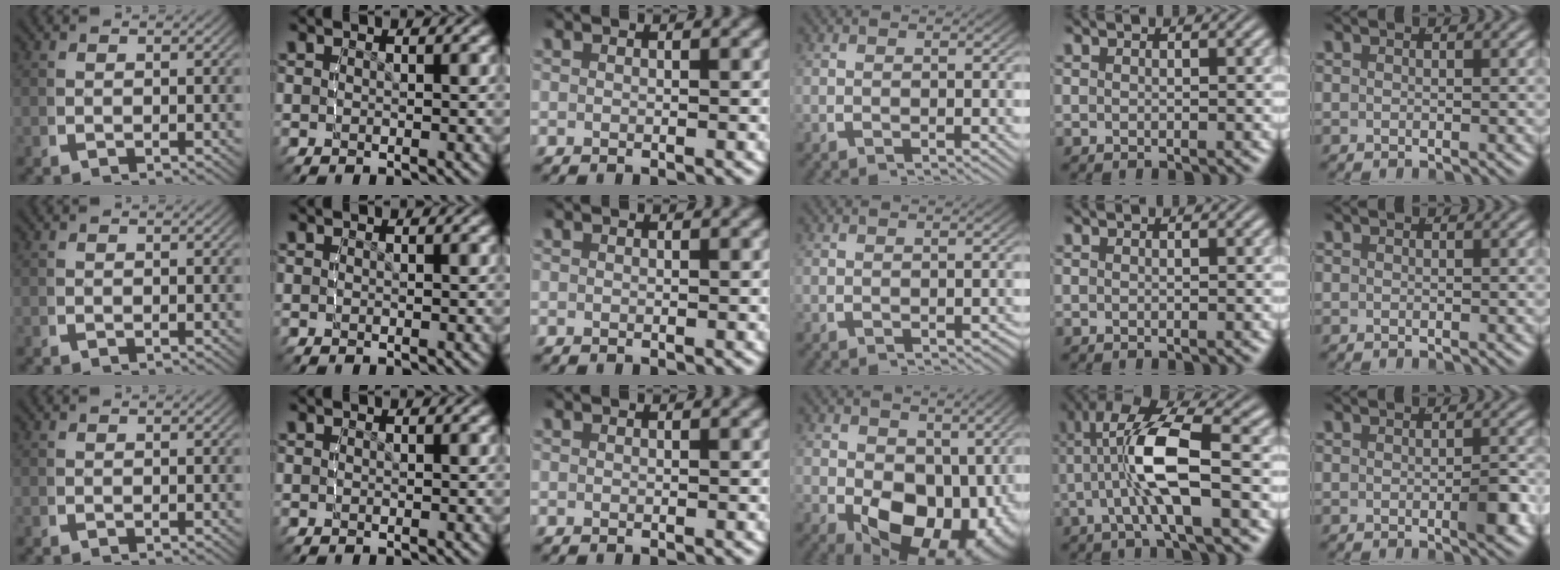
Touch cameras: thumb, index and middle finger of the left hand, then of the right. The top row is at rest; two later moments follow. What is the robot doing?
{"motion": "lift_and_place", "object": "stress ball aka squeeze ball"}